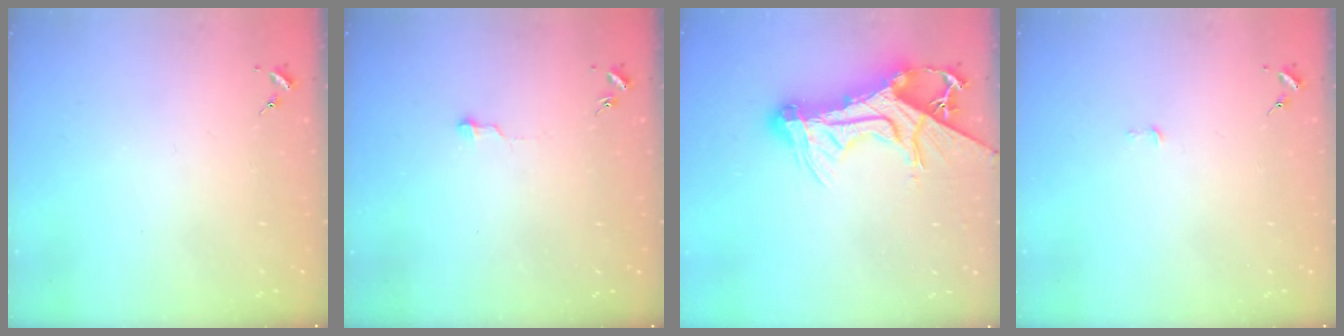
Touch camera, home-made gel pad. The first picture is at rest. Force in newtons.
{"total": 4.2, "press": 4.2, "slide": 0.3}
{"total": 19.7, "press": 19.6, "slide": 1.8}
{"total": 2.6, "press": 2.6, "slide": 0.2}